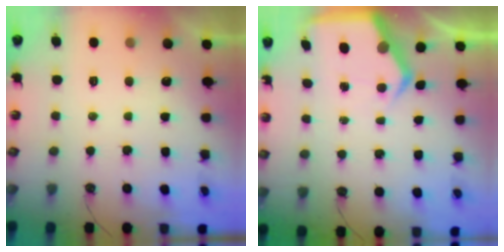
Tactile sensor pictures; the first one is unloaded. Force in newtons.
{"total": 4.8, "press": 4.8, "slide": 0.3}